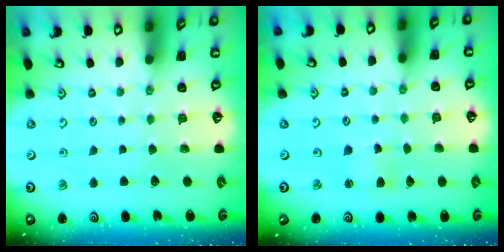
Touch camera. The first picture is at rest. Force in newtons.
{"total": 2.5, "press": 2.5, "slide": 0.1}